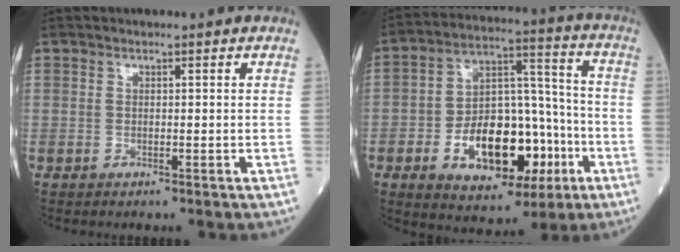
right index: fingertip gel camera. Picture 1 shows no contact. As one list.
[{"total": 17.2, "force": [-5.8, 8.9, 13.5], "torque": [-0.227, 0.019, -0.085]}]